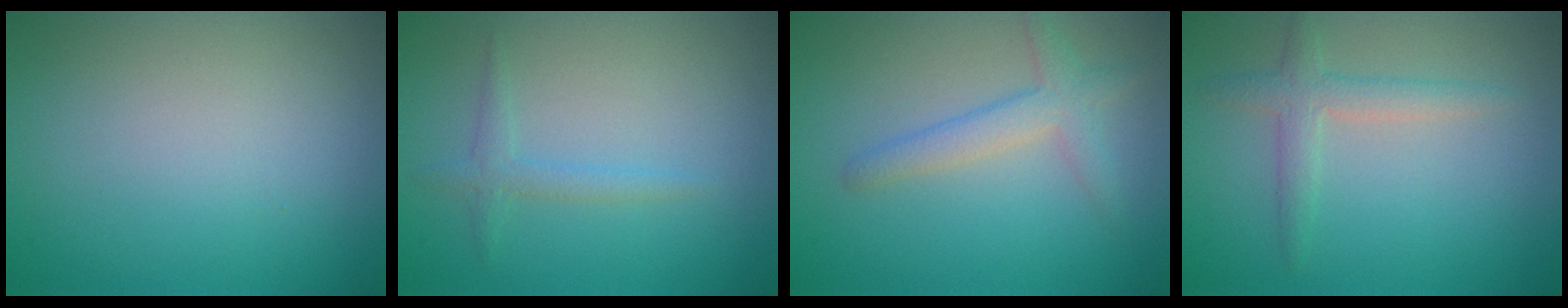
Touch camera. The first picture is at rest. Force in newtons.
{"total": 1.4, "press": 1.4, "slide": 0.1}
{"total": 2.7, "press": 2.6, "slide": 0.1}
{"total": 2.3, "press": 2.3, "slide": 0.1}